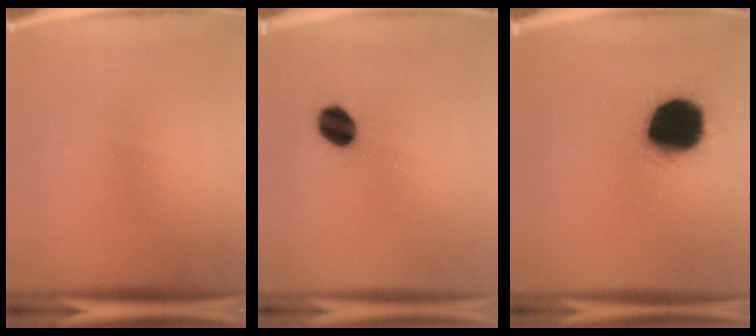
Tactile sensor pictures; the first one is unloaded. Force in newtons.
{"total": 7.5}
{"total": 18.9}